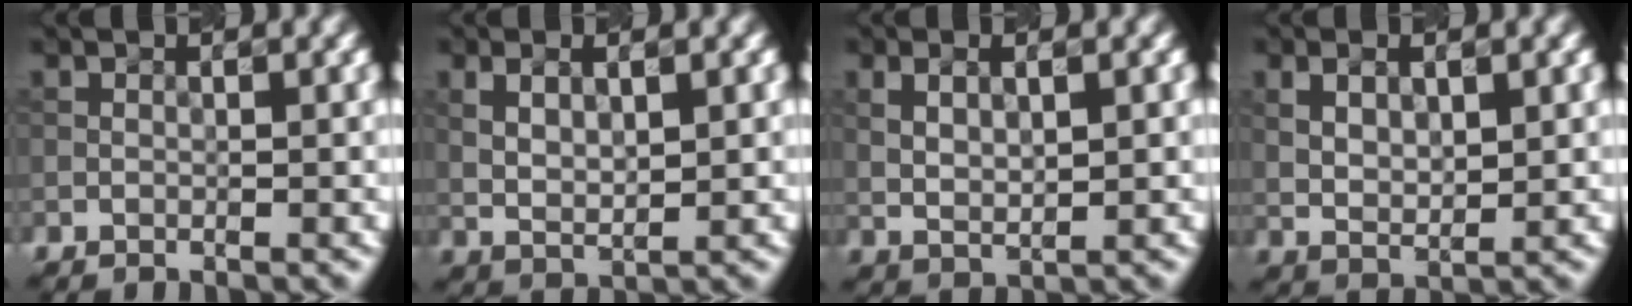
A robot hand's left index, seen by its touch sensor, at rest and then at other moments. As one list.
[{"total": 2.9, "force": [0.9, 1.3, 2.4], "torque": [-0.057, -0.002, 0.023]}, {"total": 2.6, "force": [0.8, 1.2, 2.2], "torque": [-0.051, -0.001, 0.020]}, {"total": 3.2, "force": [1.0, 1.7, 2.6], "torque": [-0.058, -0.002, 0.024]}]